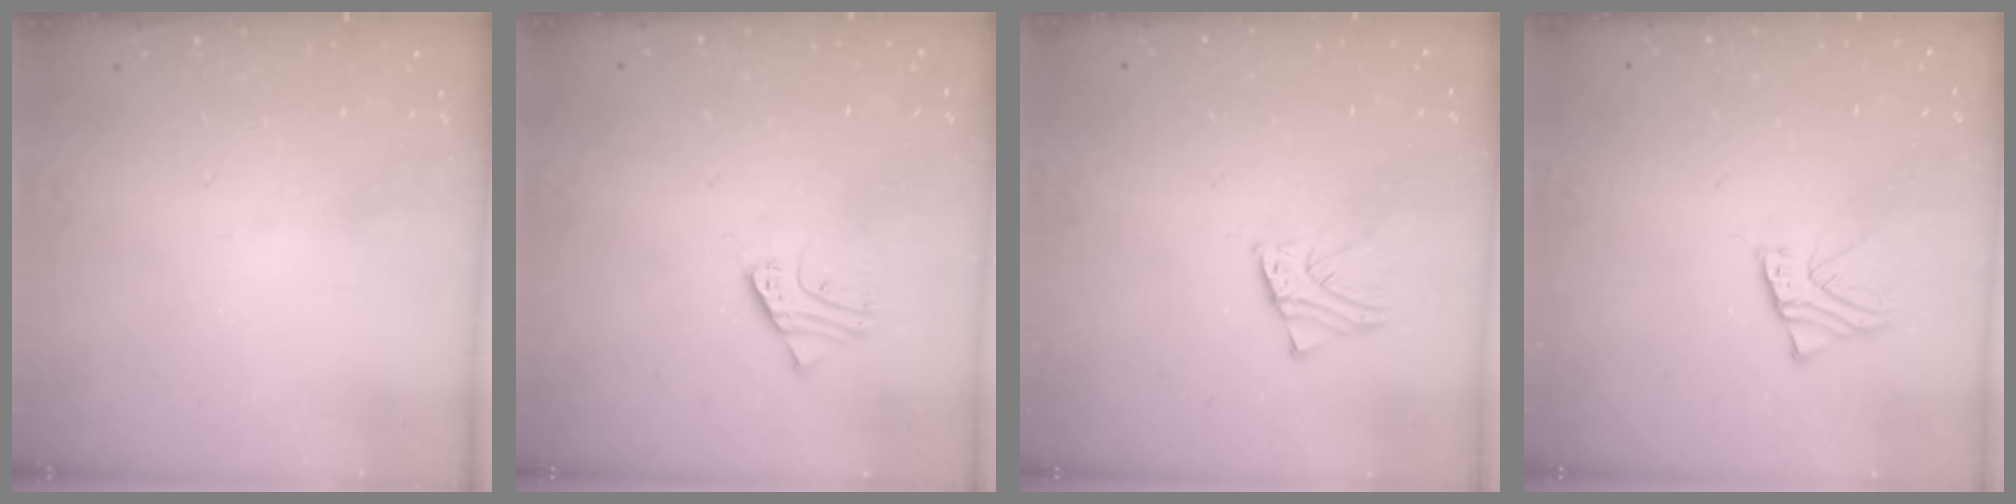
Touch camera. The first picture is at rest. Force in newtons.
{"total": 2.5, "press": 2.5, "slide": 0.2}
{"total": 2.6, "press": 2.6, "slide": 0.1}
{"total": 2.9, "press": 2.9, "slide": 0.1}